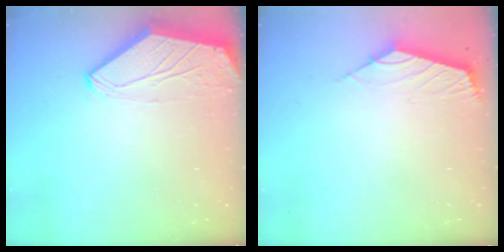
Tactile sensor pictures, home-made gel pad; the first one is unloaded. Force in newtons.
{"total": 2.6, "press": 2.6, "slide": 0.7}